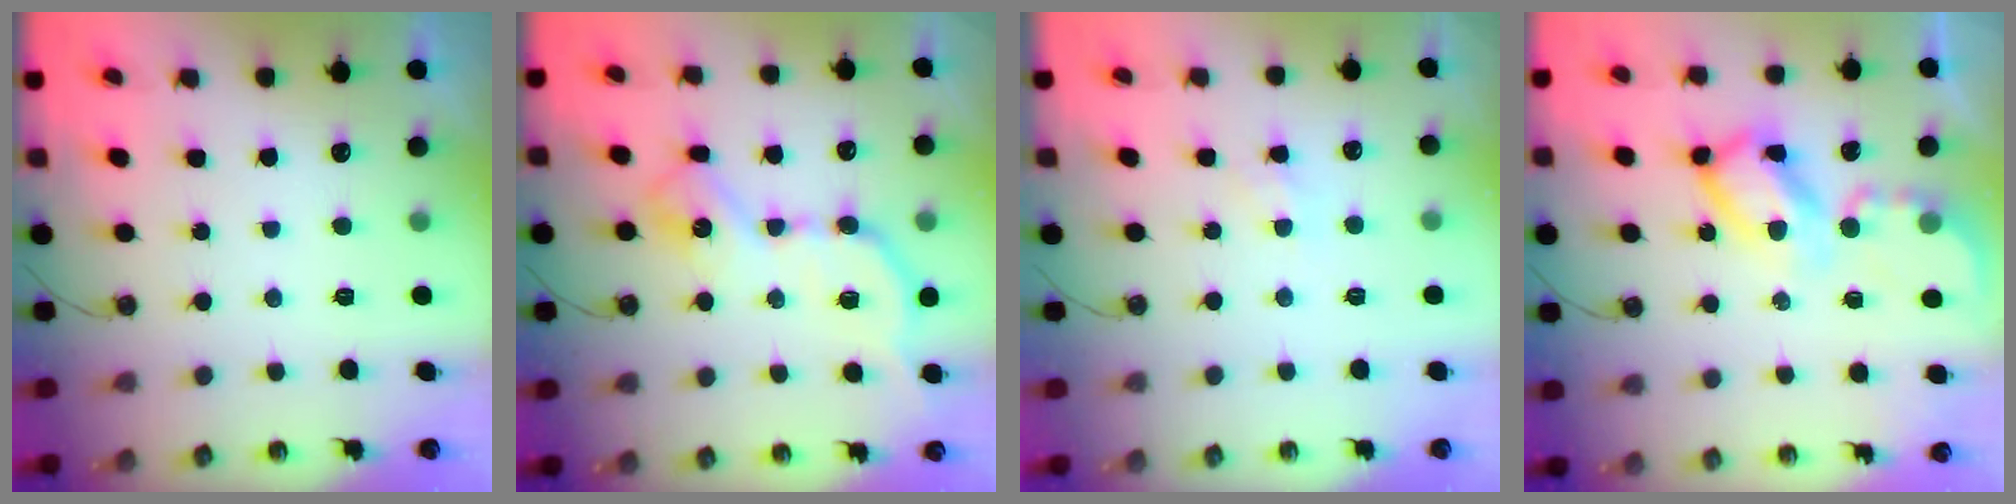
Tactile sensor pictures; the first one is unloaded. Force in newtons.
{"total": 12.9, "press": 12.9, "slide": 0.9}
{"total": 4.2, "press": 4.2, "slide": 0.6}
{"total": 13.7, "press": 13.6, "slide": 1.5}